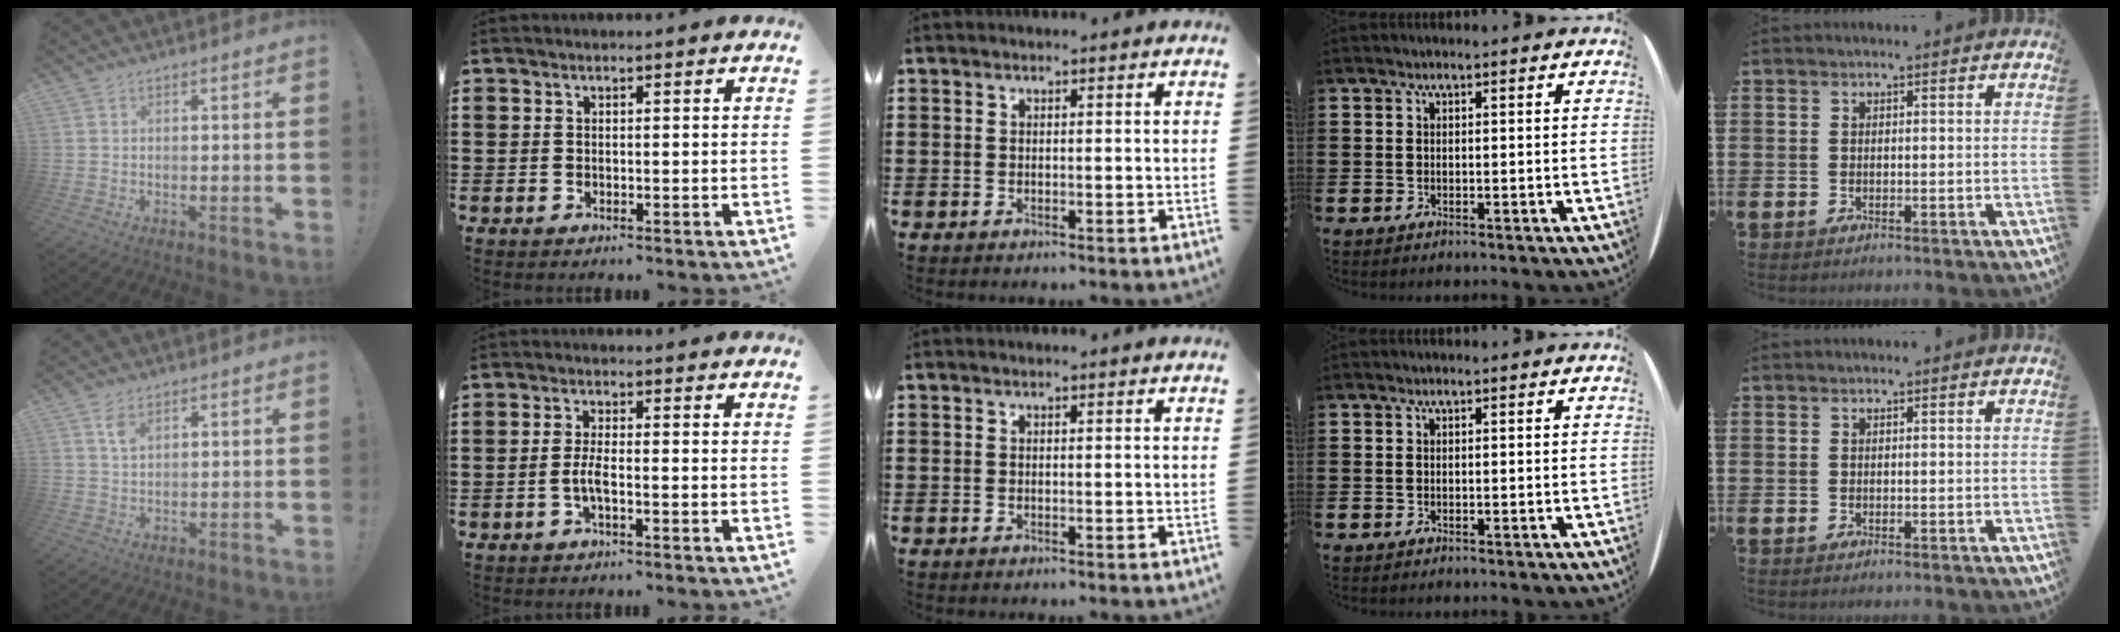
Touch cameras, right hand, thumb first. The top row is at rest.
{"thumb": {"total": 3.6, "force": [1.9, 1.8, 2.5], "torque": [-0.039, -0.005, 0.031]}, "index": {"total": 2.9, "force": [-1.0, 0.5, 2.7], "torque": [-0.064, -0.004, -0.022]}}